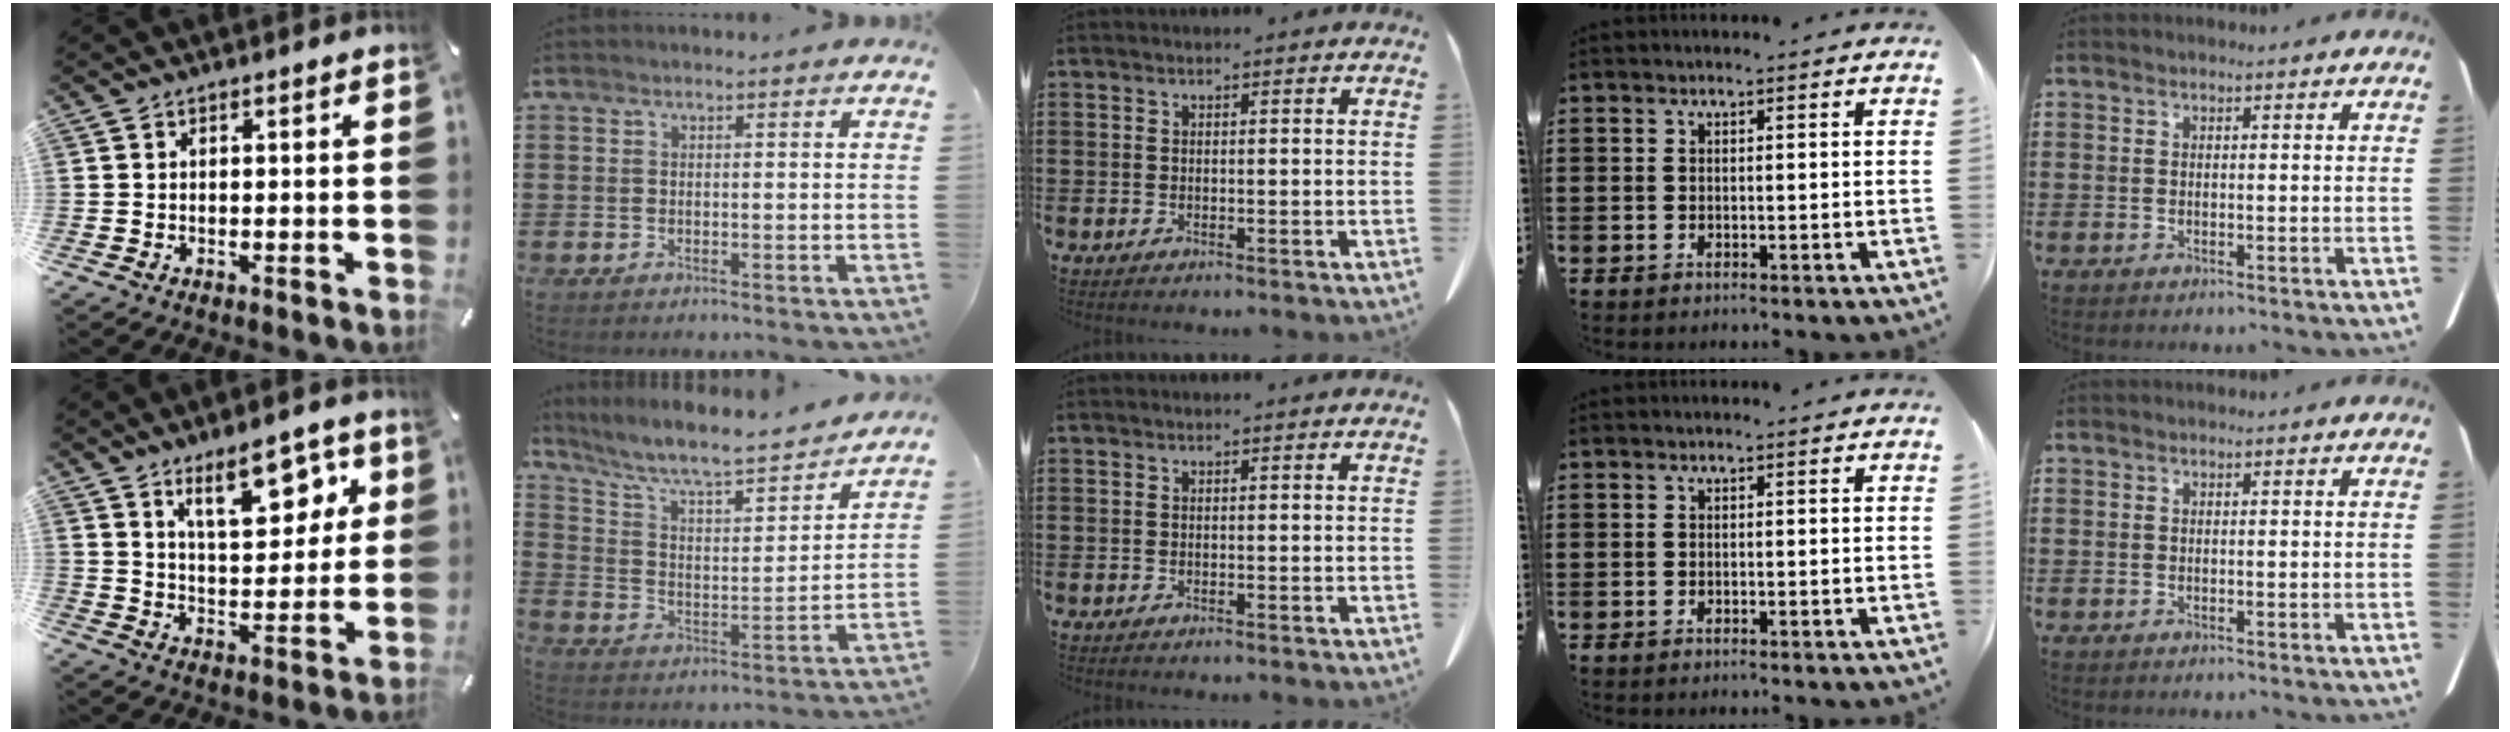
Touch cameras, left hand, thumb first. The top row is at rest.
{"thumb": {"total": 13.5, "force": [7.7, 6.4, 9.0], "torque": [-0.114, -0.034, 0.128]}, "index": {"total": 6.7, "force": [5.9, 0.7, 3.1], "torque": [-0.087, -0.045, 0.093]}}